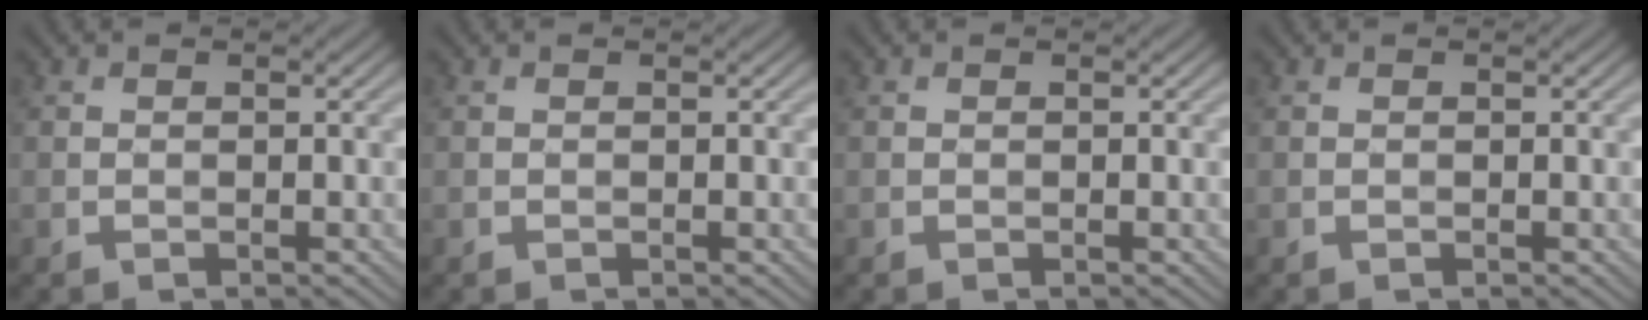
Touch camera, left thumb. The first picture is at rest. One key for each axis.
{"total": 0.0}
{"total": 0.0}
{"total": 0.0}